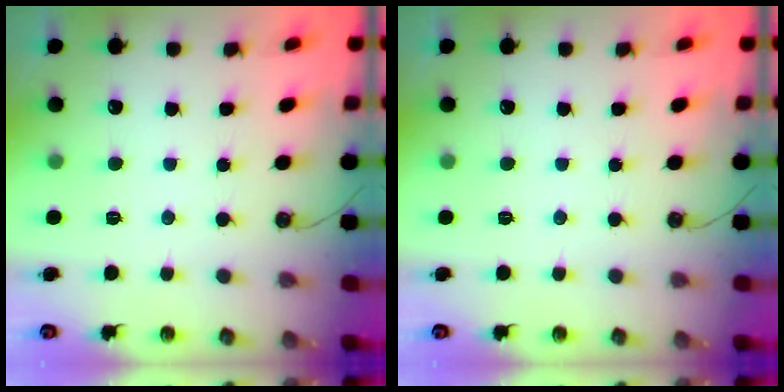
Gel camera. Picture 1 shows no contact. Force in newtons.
{"total": 0.0}